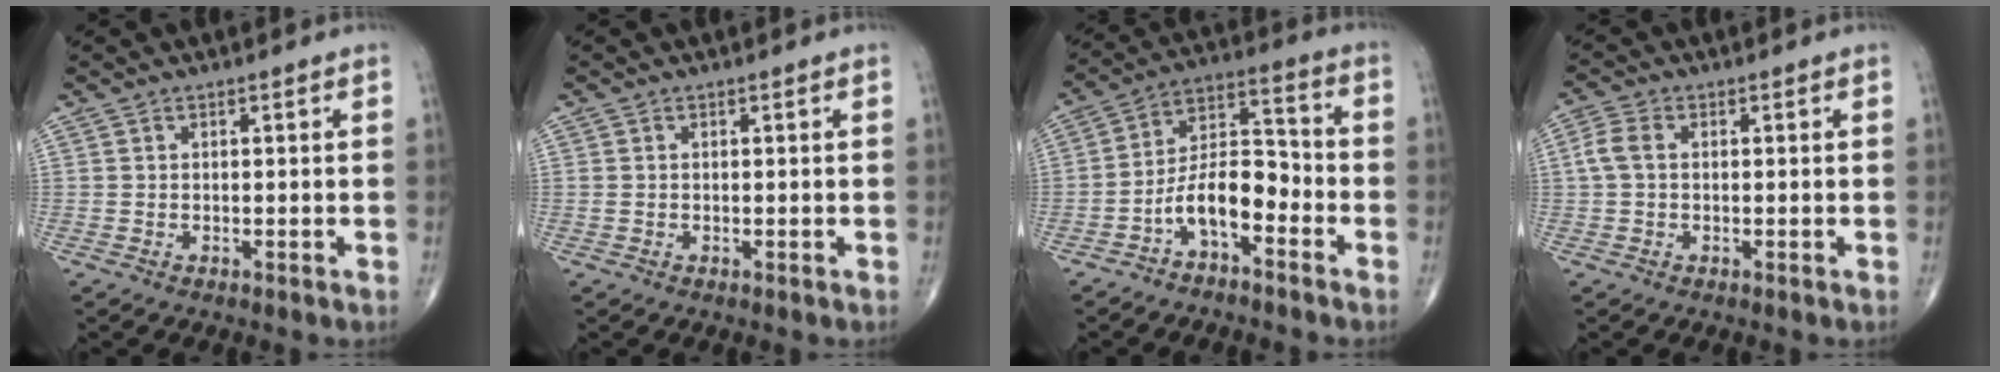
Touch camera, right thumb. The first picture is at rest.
{"total": 0.6, "force": [0.0, 0.4, 0.3], "torque": [-0.009, 0.005, 0.002]}
{"total": 10.0, "force": [-4.8, 4.6, 7.5], "torque": [-0.126, 0.069, -0.093]}
{"total": 3.7, "force": [0.3, 2.4, 2.7], "torque": [-0.068, 0.011, 0.001]}